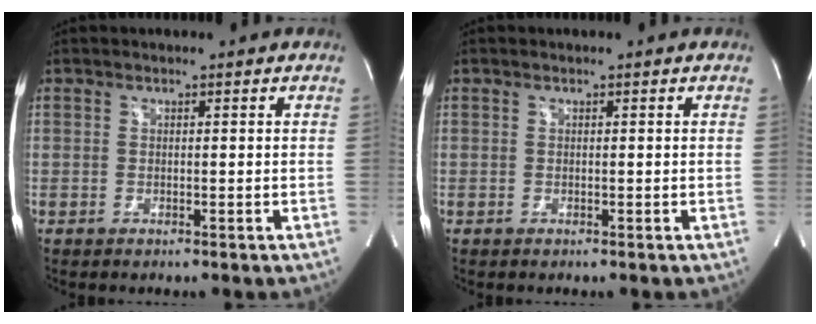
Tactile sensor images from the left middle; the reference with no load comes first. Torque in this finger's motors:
{"motor_torque": [0.06, 0.03, -0.09, 0.01]}